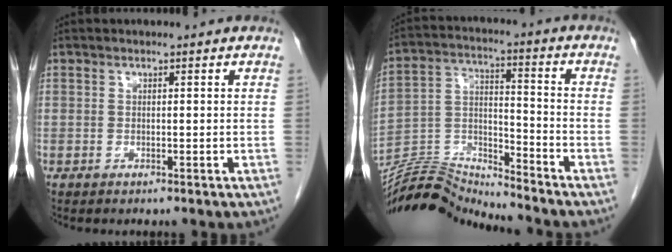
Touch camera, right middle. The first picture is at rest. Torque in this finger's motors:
{"motor_torque": [-0.20, -0.44, -0.08, 0.01]}